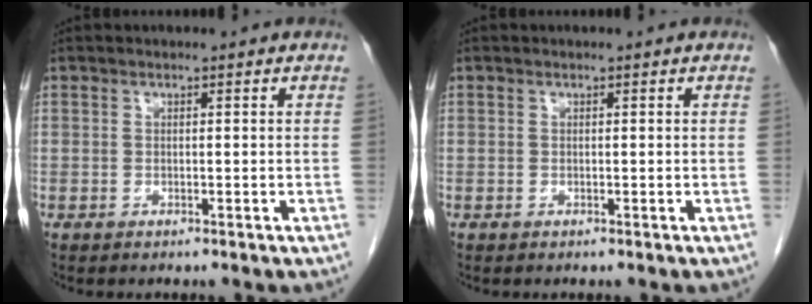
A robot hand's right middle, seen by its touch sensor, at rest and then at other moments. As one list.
[{"total": 0.0}]